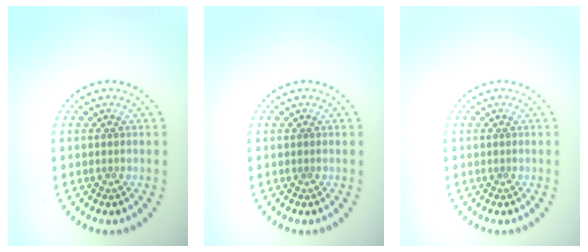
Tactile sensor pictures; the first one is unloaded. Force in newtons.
{"total": 0.0}
{"total": 0.0}